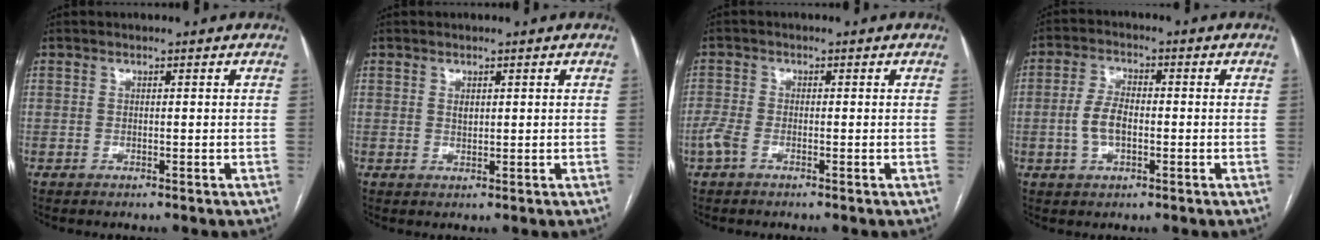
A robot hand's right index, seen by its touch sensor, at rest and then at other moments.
{"total": 1.1, "force": [0.4, 0.6, 0.7], "torque": [-0.013, -0.001, 0.010]}
{"total": 2.6, "force": [-1.4, 1.1, 1.9], "torque": [-0.052, -0.002, -0.032]}
{"total": 5.0, "force": [-0.9, 2.6, 4.2], "torque": [-0.095, 0.010, -0.014]}